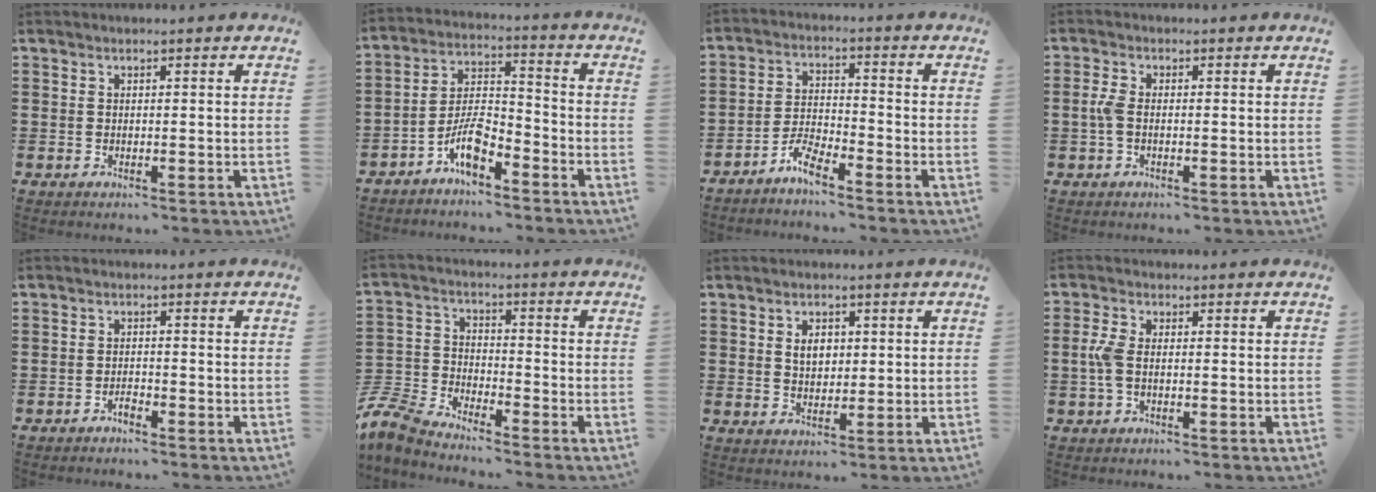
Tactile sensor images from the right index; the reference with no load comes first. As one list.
[{"total": 7.1, "force": [-4.9, 2.2, 4.5], "torque": [-0.103, 0.004, -0.097]}, {"total": 4.1, "force": [-3.5, 0.6, 1.9], "torque": [-0.051, 0.003, -0.073]}, {"total": 2.7, "force": [-0.4, 1.1, 2.4], "torque": [-0.067, -0.006, -0.016]}, {"total": 1.5, "force": [-1.3, 0.4, 0.5], "torque": [-0.014, 0.001, -0.026]}, {"total": 6.9, "force": [-6.6, 1.2, 1.7], "torque": [-0.066, -0.001, -0.139]}, {"total": 3.2, "force": [0.6, 2.1, 2.3], "torque": [-0.043, 0.006, 0.008]}, {"total": 3.7, "force": [-0.4, 1.7, 3.2], "torque": [-0.088, -0.006, -0.017]}]